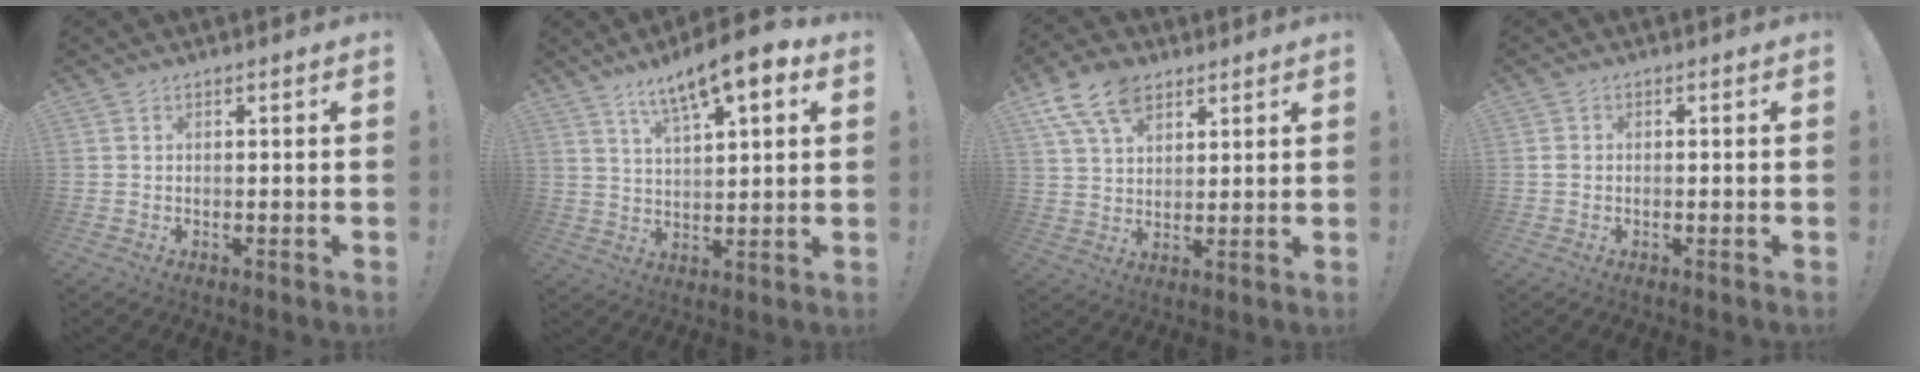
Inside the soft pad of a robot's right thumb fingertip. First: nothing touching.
{"total": 11.1, "force": [7.2, 2.7, 8.0], "torque": [-0.137, -0.036, 0.122]}
{"total": 12.7, "force": [7.3, 7.8, 6.9], "torque": [-0.122, -0.022, 0.140]}
{"total": 1.2, "force": [-0.4, 0.8, 0.7], "torque": [-0.019, 0.008, -0.005]}